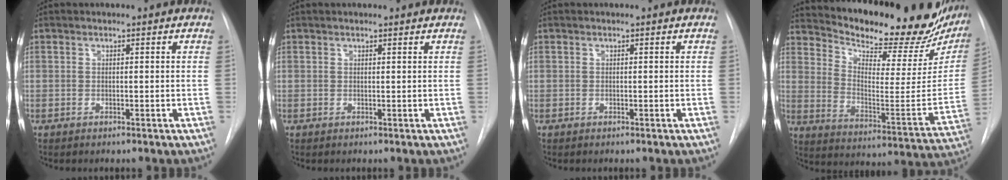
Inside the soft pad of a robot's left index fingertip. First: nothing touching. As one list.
[{"total": 1.3, "force": [1.2, 0.3, 0.5], "torque": [-0.012, 0.012, 0.016]}, {"total": 0.0}, {"total": 27.5, "force": [23.9, 7.0, 11.8], "torque": [-0.190, -0.074, 0.313]}]